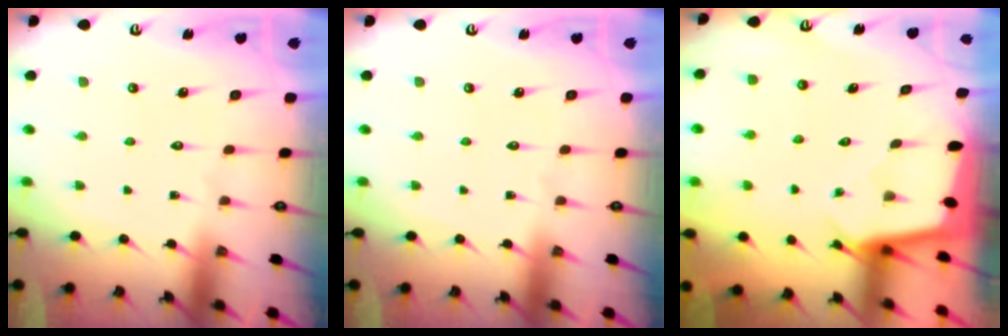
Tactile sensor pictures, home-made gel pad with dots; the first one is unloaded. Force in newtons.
{"total": 0.0}
{"total": 2.3, "press": 2.3, "slide": 0.1}